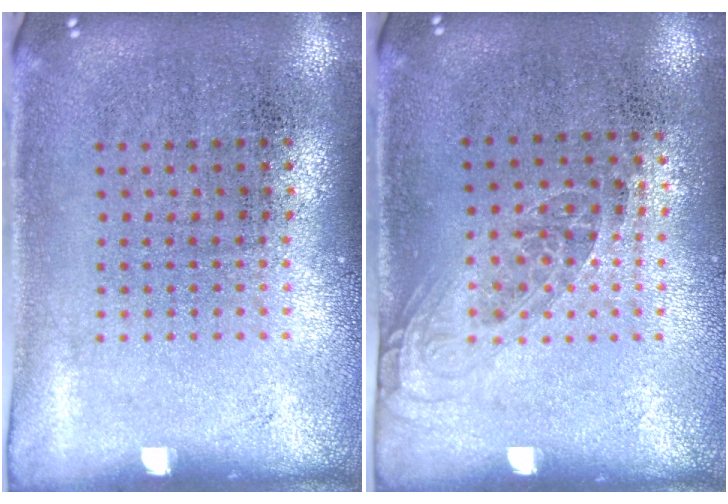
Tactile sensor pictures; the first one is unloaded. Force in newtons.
{"total": 1.1, "press": 0.8, "slide": 0.7}